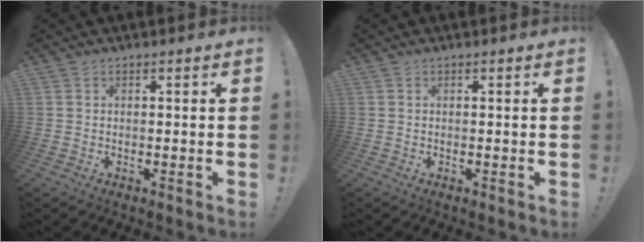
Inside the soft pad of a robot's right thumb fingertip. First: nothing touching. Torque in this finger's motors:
{"motor_torque": [0.00, 0.00, 0.00, 0.00, 0.00]}